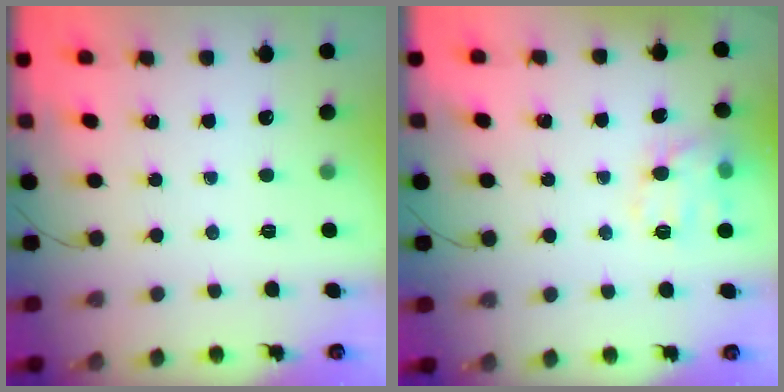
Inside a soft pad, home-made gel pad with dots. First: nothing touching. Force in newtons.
{"total": 12.2, "press": 12.1, "slide": 0.7}